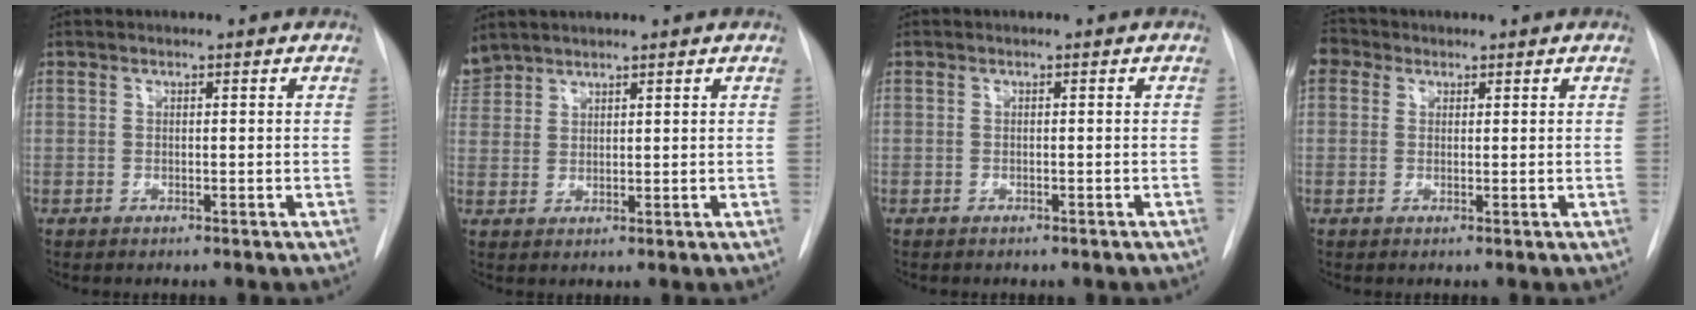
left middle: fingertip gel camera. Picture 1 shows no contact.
{"total": 4.2, "force": [4.0, 1.0, 0.3], "torque": [-0.012, 0.017, 0.084]}
{"total": 1.1, "force": [-0.9, 0.4, 0.5], "torque": [-0.012, -0.002, -0.010]}
{"total": 3.5, "force": [1.7, 2.9, 1.1], "torque": [-0.028, 0.016, 0.030]}